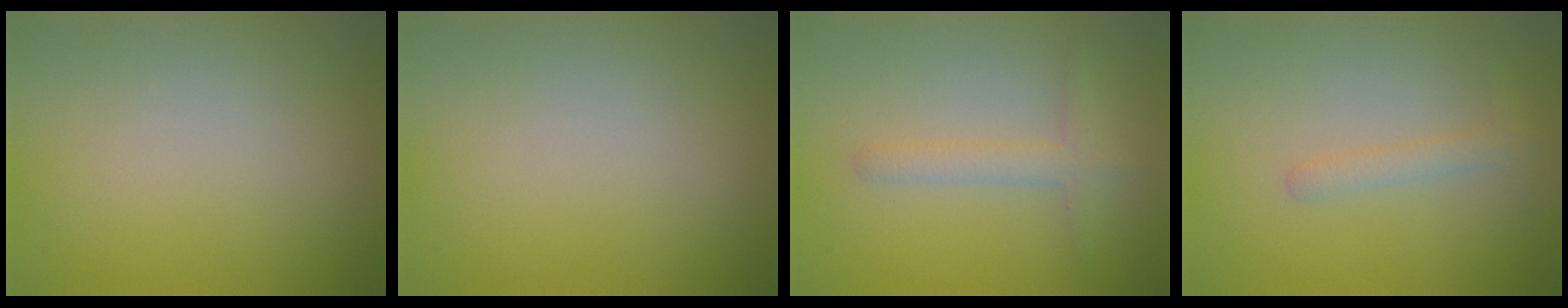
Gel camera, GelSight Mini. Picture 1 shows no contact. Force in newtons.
{"total": 0.0}
{"total": 2.0, "press": 2.0, "slide": 0.1}
{"total": 1.6, "press": 1.6, "slide": 0.1}